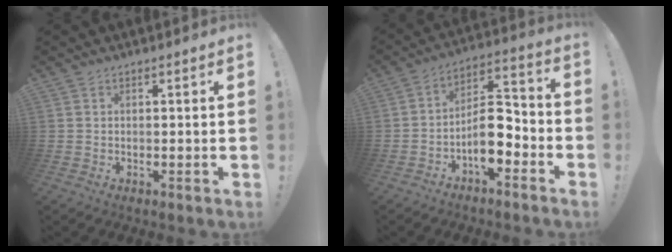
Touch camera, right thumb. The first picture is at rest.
{"total": 11.2, "force": [-5.0, 5.3, 8.5], "torque": [-0.148, 0.028, -0.085]}